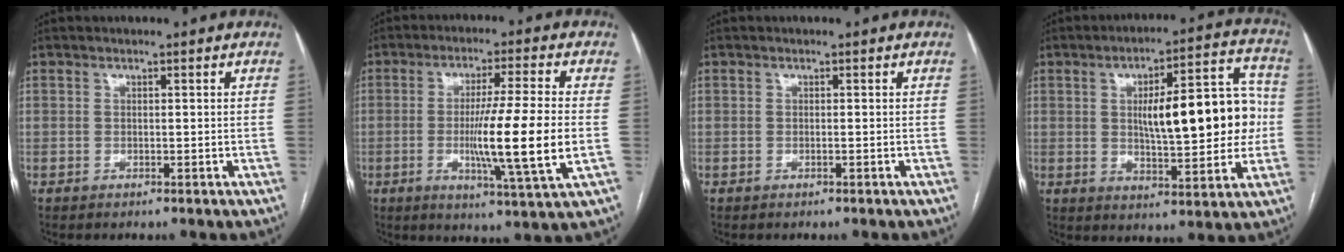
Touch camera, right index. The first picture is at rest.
{"total": 13.5, "force": [-1.7, -1.1, 13.4], "torque": [-0.230, -0.023, -0.036]}
{"total": 0.0}
{"total": 16.6, "force": [1.1, 4.8, 15.8], "torque": [-0.220, 0.033, 0.022]}